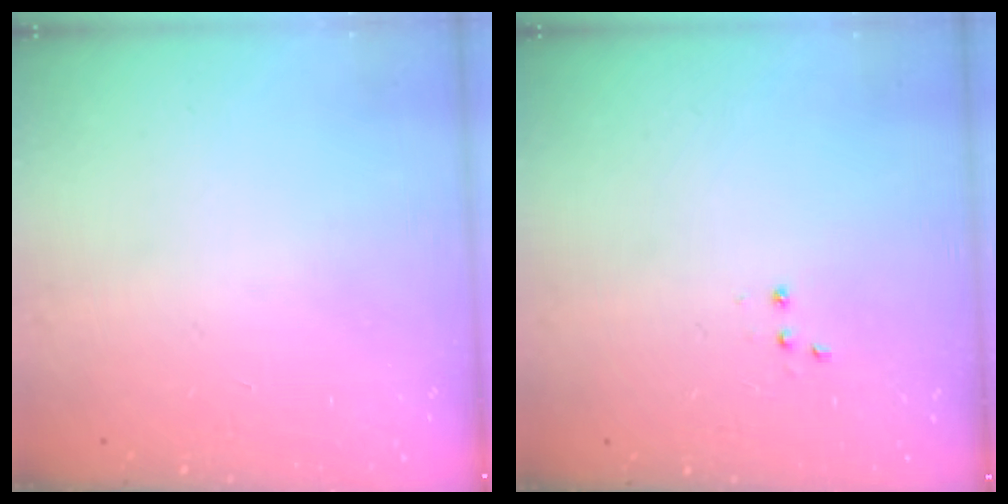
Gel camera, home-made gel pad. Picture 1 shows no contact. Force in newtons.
{"total": 3.0, "press": 2.9, "slide": 0.7}